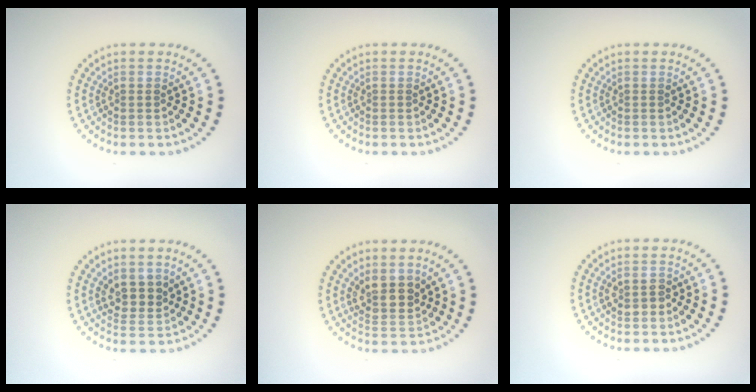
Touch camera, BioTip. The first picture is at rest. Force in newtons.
{"total": 0.0}
{"total": 0.0}
{"total": 2.5, "press": 2.3, "slide": 1.0}
{"total": 3.1, "press": 2.6, "slide": 1.6}
{"total": 1.5, "press": 1.5, "slide": 0.0}